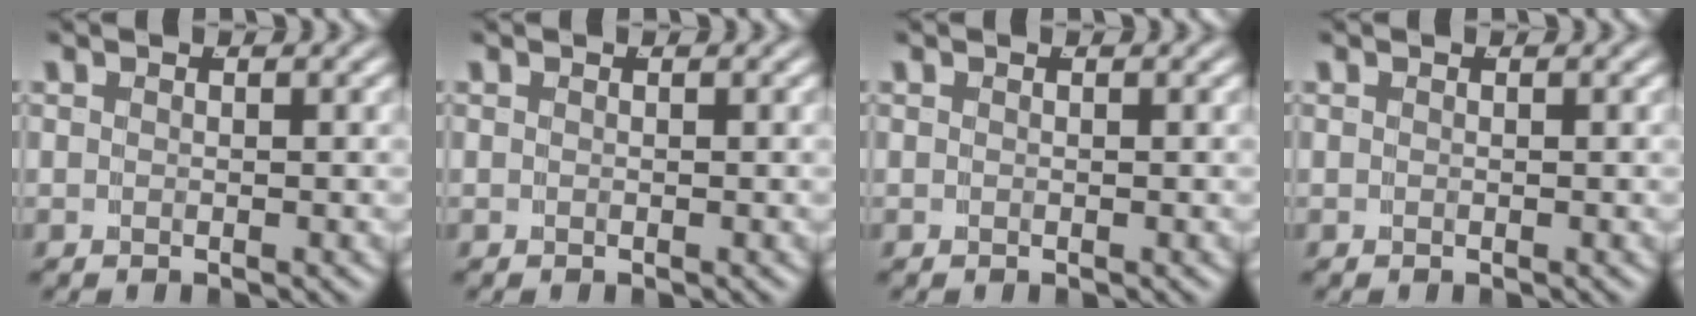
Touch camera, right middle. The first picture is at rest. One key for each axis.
{"total": 0.0}
{"total": 0.0}
{"total": 0.0}